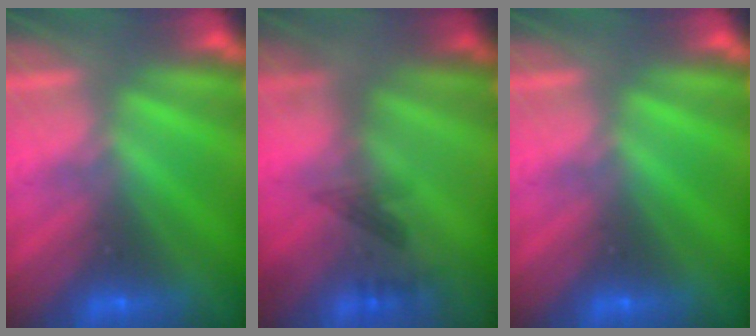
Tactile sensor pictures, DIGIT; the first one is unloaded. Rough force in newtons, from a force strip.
{"total": 2.3}
{"total": 0.0}